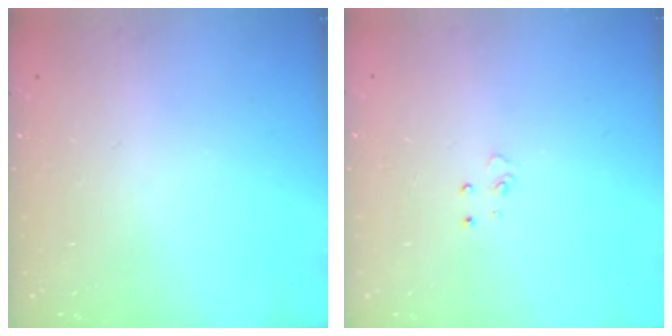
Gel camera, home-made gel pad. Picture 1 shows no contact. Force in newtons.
{"total": 3.4, "press": 3.4, "slide": 0.3}